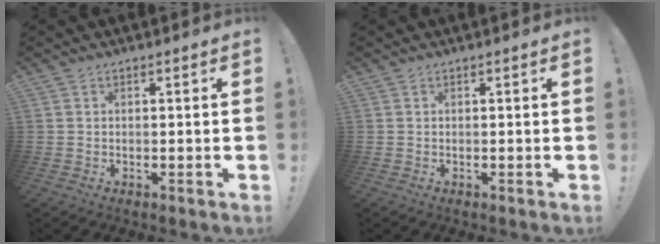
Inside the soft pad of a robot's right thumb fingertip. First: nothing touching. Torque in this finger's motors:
{"motor_torque": [0.00, 0.00, 0.00, 0.00, 0.00]}